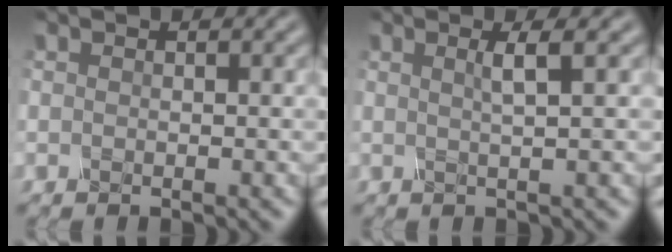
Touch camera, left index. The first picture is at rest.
{"total": 2.1, "force": [0.6, 0.5, 1.9], "torque": [-0.030, 0.004, 0.005]}